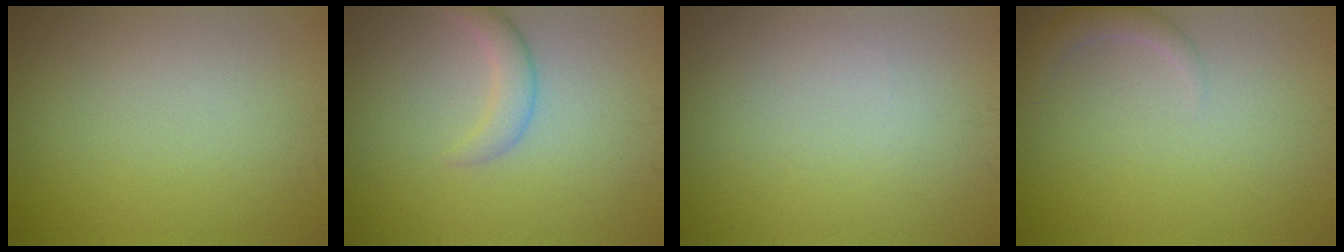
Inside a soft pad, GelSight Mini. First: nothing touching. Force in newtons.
{"total": 1.9, "press": 1.9, "slide": 0.0}
{"total": 0.0}
{"total": 1.7, "press": 1.7, "slide": 0.1}